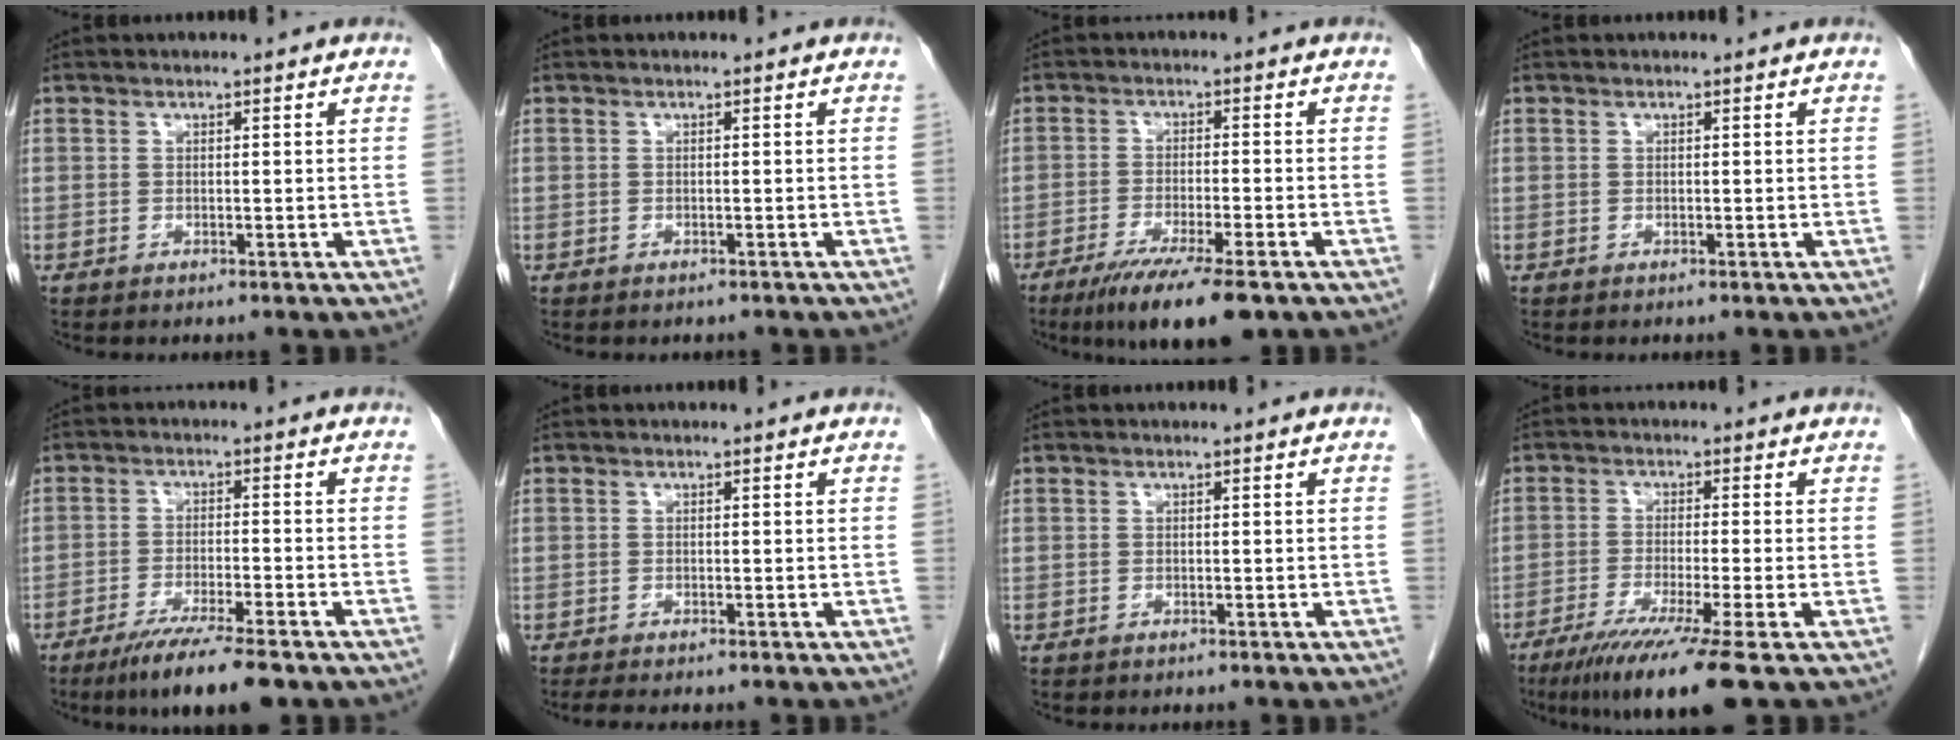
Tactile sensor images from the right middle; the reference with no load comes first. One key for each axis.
{"total": 1.3, "fx": -1.2, "fy": 0.5, "fz": 0.3, "tx": -0.012, "ty": -0.001, "tz": -0.015}
{"total": 10.6, "fx": -7.3, "fy": 1.1, "fz": 7.6, "tx": -0.120, "ty": -0.023, "tz": -0.113}
{"total": 0.0}
{"total": 8.5, "fx": -6.2, "fy": 0.6, "fz": 5.7, "tx": -0.093, "ty": -0.020, "tz": -0.102}
{"total": 2.5, "fx": -2.1, "fy": 0.3, "fz": 1.3, "tx": -0.022, "ty": -0.007, "tz": -0.029}
{"total": 0.0}
{"total": 10.1, "fx": -6.8, "fy": -1.5, "fz": 7.3, "tx": -0.118, "ty": -0.034, "tz": -0.112}